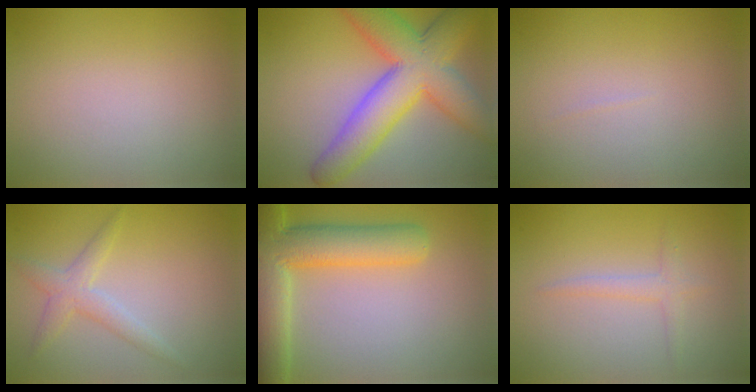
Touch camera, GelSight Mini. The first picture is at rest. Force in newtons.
{"total": 9.6, "press": 9.6, "slide": 0.4}
{"total": 0.0}
{"total": 2.2, "press": 2.2, "slide": 0.1}
{"total": 8.2, "press": 8.2, "slide": 0.5}
{"total": 1.4, "press": 1.4, "slide": 0.1}